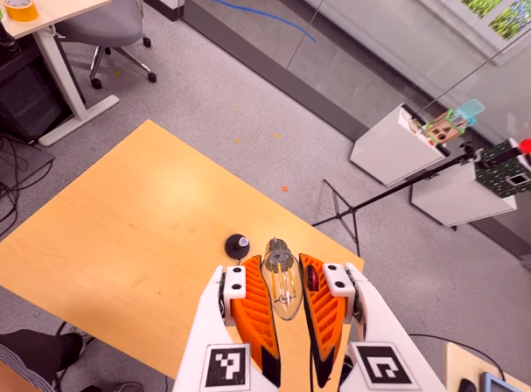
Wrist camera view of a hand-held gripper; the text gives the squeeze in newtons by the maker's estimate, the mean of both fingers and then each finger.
{"total": 20.8, "left": 25.3, "right": 16.3}